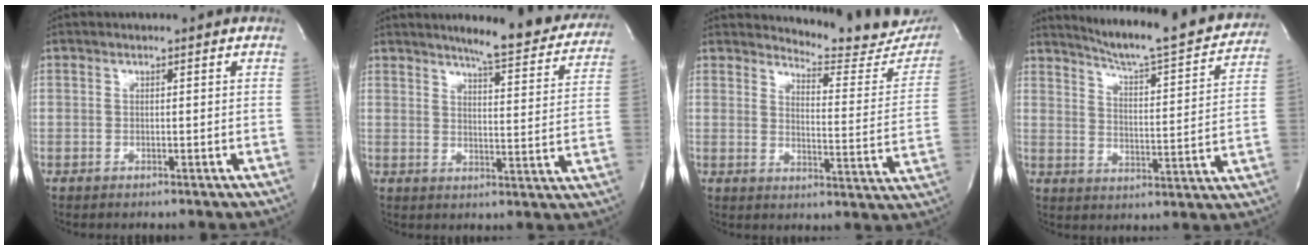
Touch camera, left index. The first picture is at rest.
{"total": 14.8, "force": [13.2, 2.1, 6.4], "torque": [-0.068, -0.034, 0.147]}
{"total": 14.0, "force": [13.7, 2.1, 1.8], "torque": [-0.009, -0.076, 0.146]}
{"total": 20.2, "force": [18.6, 1.5, 7.7], "torque": [-0.114, -0.044, 0.241]}